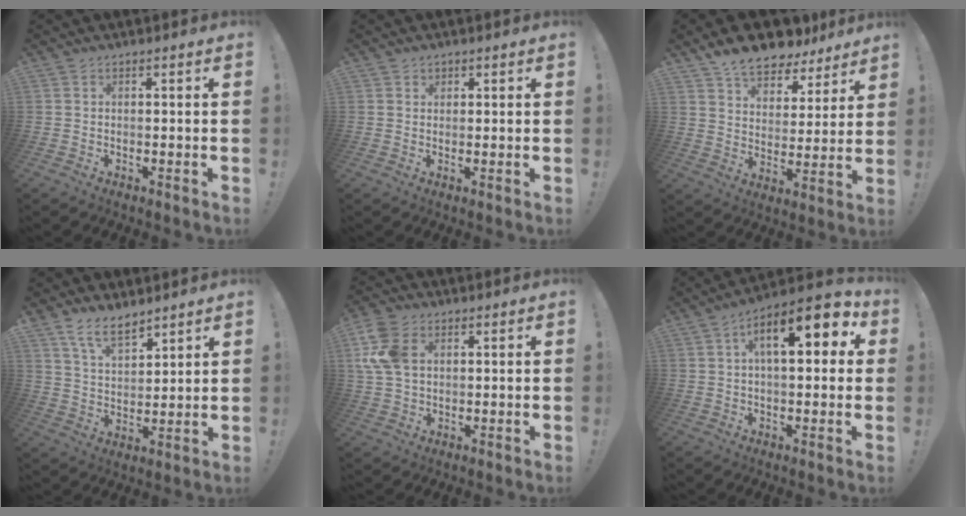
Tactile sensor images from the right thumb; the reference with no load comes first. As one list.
[{"total": 1.4, "force": [1.0, 1.0, -0.1], "torque": [0.017, -0.006, 0.015]}, {"total": 11.2, "force": [9.8, 4.6, 3.0], "torque": [-0.065, -0.076, 0.182]}, {"total": 9.7, "force": [7.5, 4.0, 4.7], "torque": [-0.090, -0.042, 0.145]}, {"total": 11.0, "force": [3.0, 7.8, 7.2], "torque": [-0.151, 0.005, 0.061]}, {"total": 13.9, "force": [4.0, 5.7, 12.1], "torque": [-0.171, -0.005, 0.057]}]